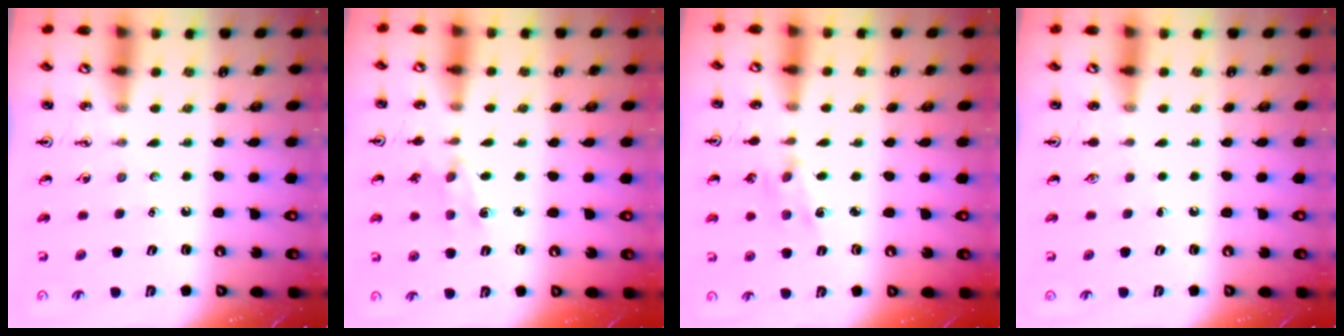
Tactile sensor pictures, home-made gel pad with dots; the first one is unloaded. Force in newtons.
{"total": 1.3, "press": 1.2, "slide": 0.2}
{"total": 2.6, "press": 2.6, "slide": 0.4}
{"total": 0.0}